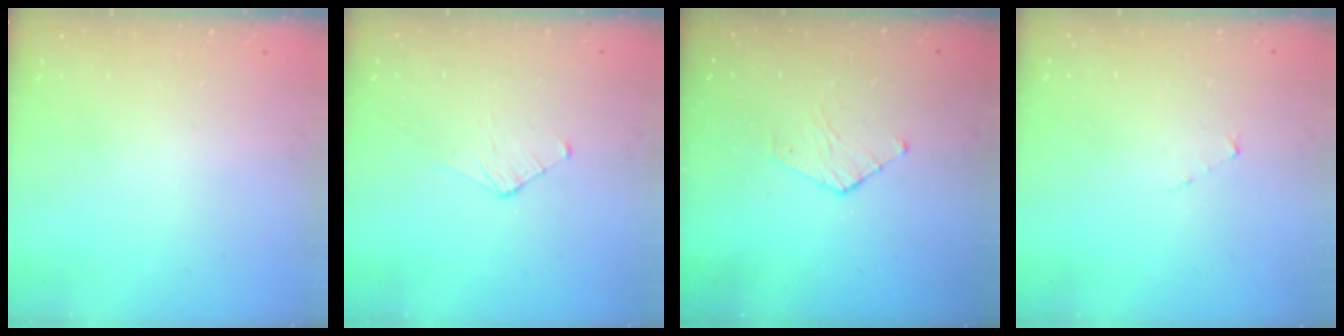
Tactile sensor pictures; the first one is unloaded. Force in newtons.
{"total": 3.2, "press": 3.2, "slide": 0.2}
{"total": 2.8, "press": 2.8, "slide": 0.3}
{"total": 2.7, "press": 2.7, "slide": 0.3}